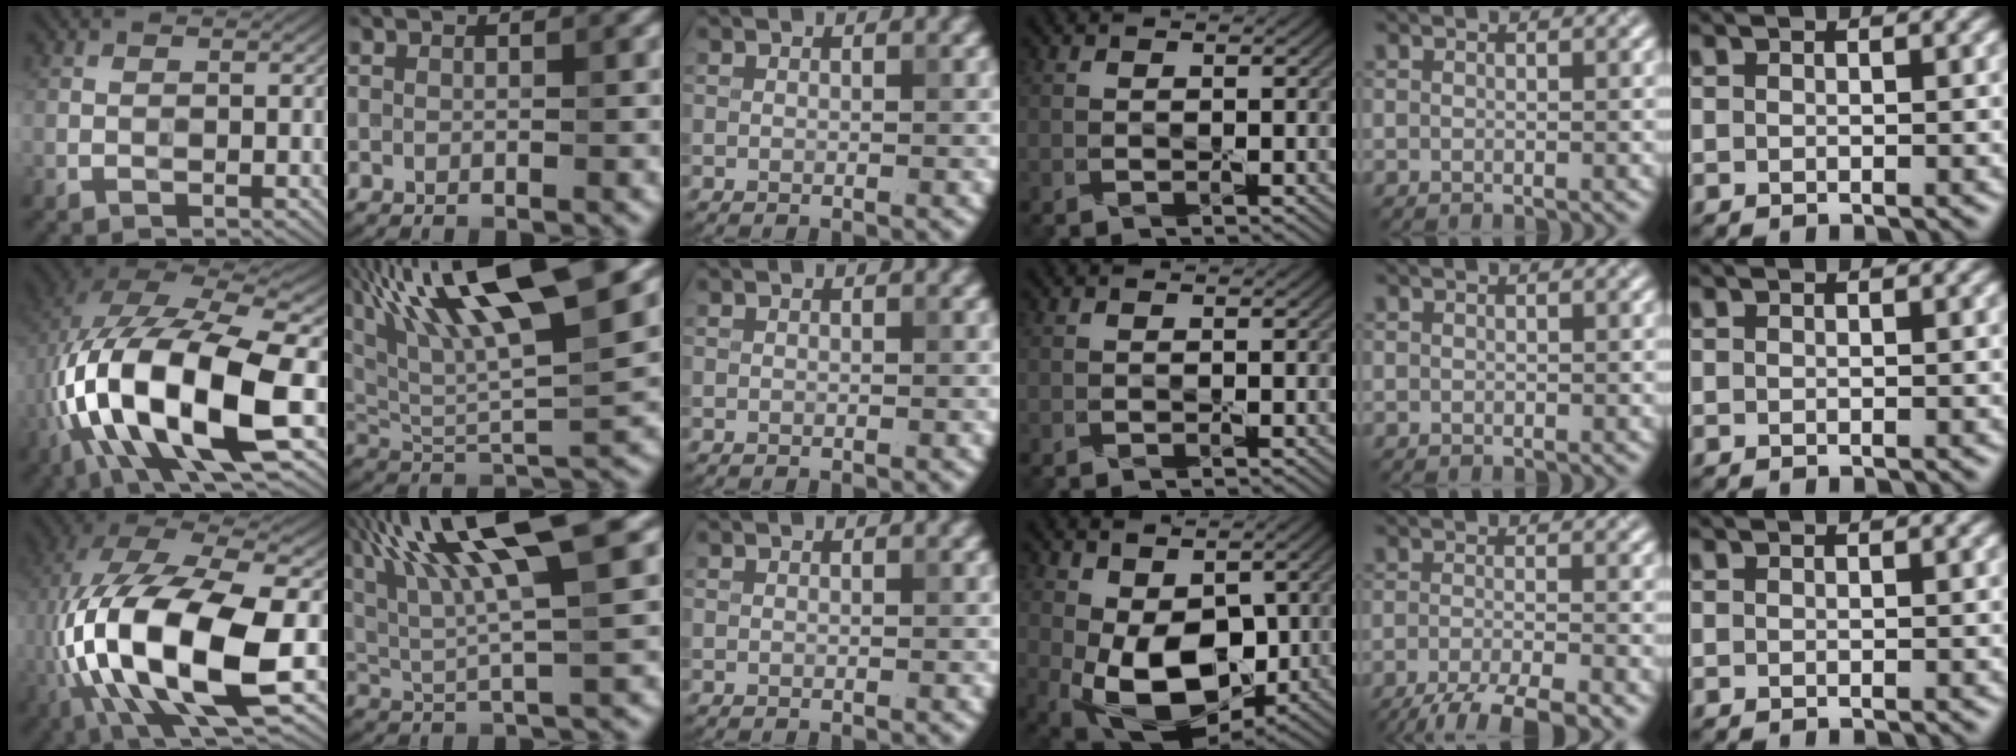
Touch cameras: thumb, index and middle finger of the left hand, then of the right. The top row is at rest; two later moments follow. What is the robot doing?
{"motion": "peel", "object": "tape"}